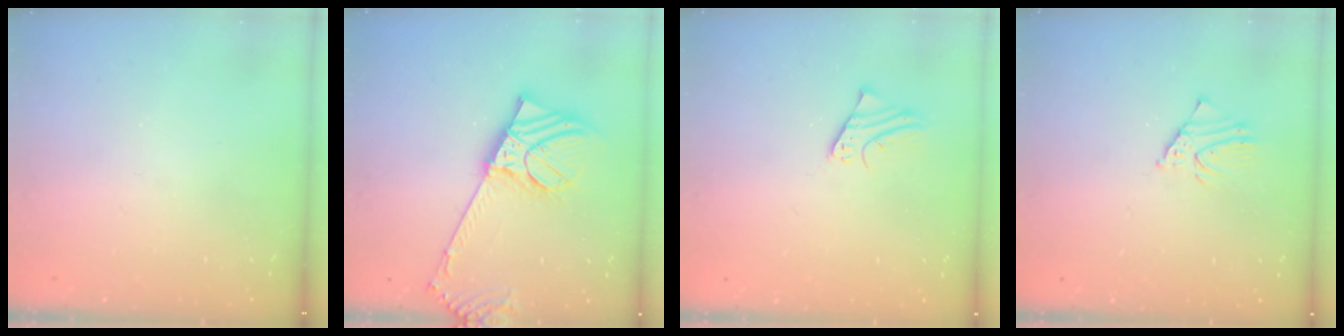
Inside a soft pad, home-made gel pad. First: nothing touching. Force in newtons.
{"total": 12.1, "press": 11.8, "slide": 2.5}
{"total": 1.8, "press": 1.8, "slide": 0.1}
{"total": 1.5, "press": 1.5, "slide": 0.1}